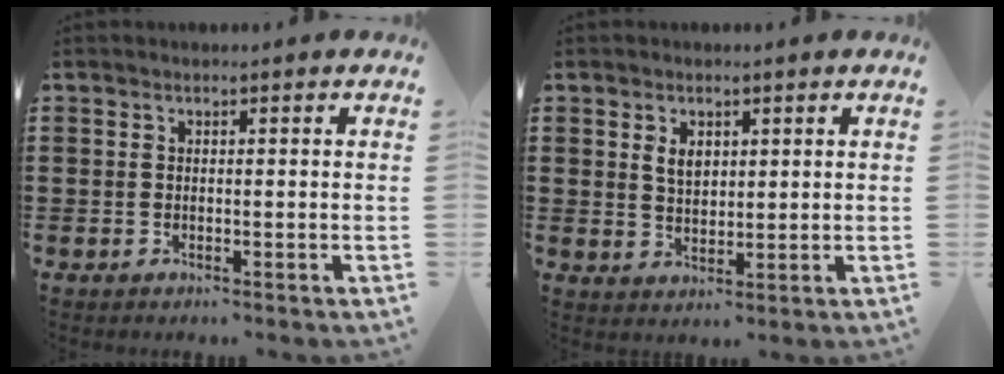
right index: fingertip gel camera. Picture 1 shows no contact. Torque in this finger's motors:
{"motor_torque": [0.28, 0.11, 0.09, 0.03]}